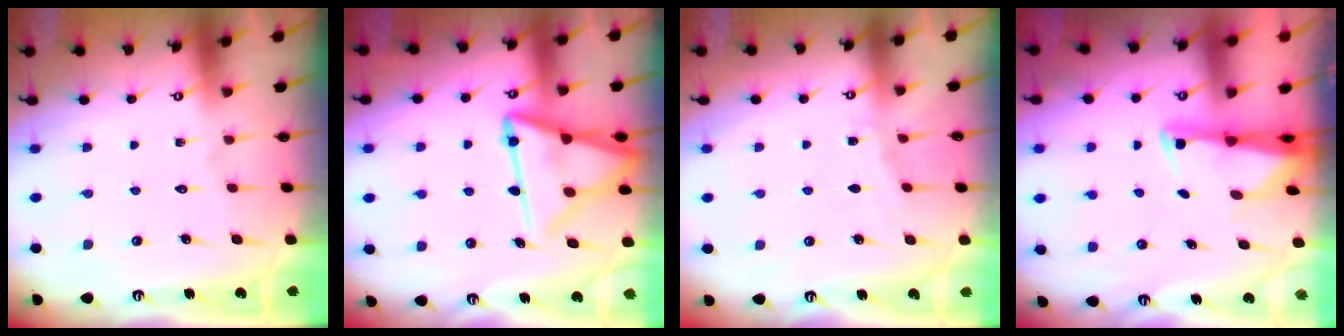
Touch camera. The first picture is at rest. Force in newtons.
{"total": 16.8, "press": 16.7, "slide": 1.7}
{"total": 3.8, "press": 3.8, "slide": 0.5}
{"total": 2.7, "press": 2.6, "slide": 0.5}